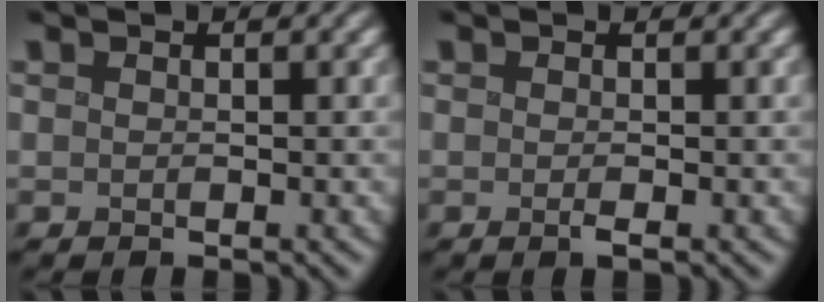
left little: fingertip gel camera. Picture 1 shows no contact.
{"total": 0.6, "force": [-0.2, 0.1, 0.5], "torque": [-0.010, -0.003, -0.003]}